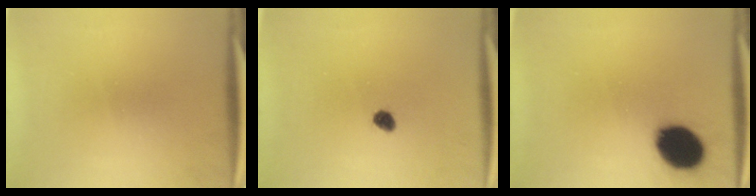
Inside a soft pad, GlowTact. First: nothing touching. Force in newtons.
{"total": 2.0}
{"total": 13.0}